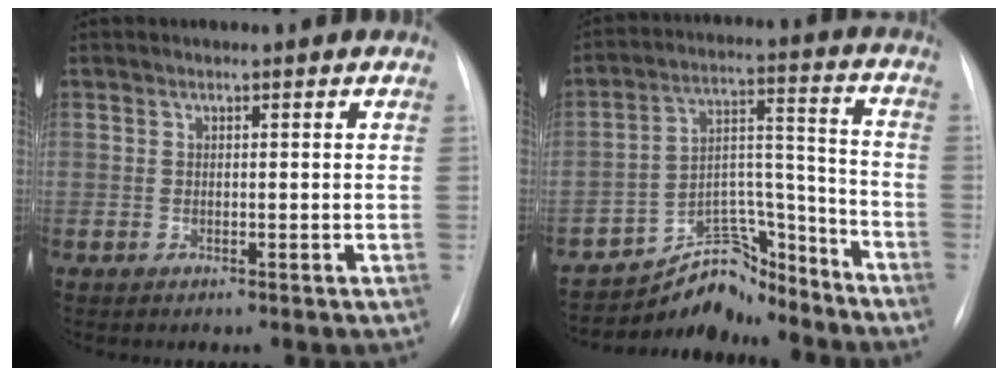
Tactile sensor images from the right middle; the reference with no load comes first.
{"total": 11.5, "force": [-10.8, 3.7, 1.0], "torque": [-0.008, 0.061, -0.181]}